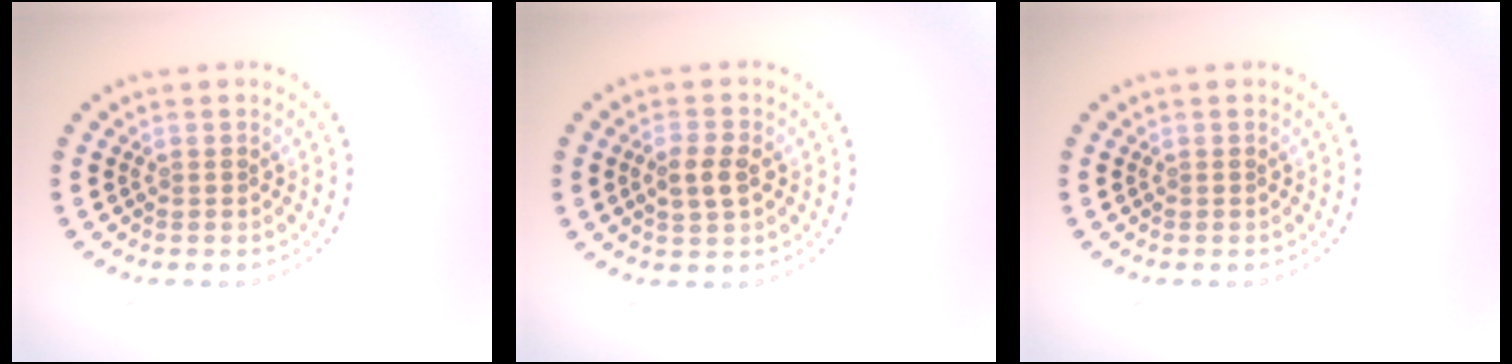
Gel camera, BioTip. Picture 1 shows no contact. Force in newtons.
{"total": 2.6, "press": 2.6, "slide": 0.2}
{"total": 0.0}